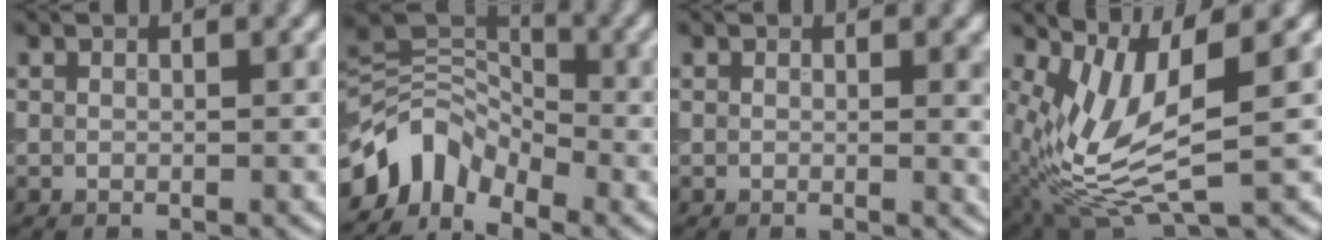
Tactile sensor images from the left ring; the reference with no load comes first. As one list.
[{"total": 4.8, "force": [-3.2, 3.0, 2.1], "torque": [-0.020, 0.004, -0.074]}, {"total": 2.3, "force": [0.1, 1.0, 2.0], "torque": [-0.018, -0.003, 0.001]}, {"total": 7.6, "force": [-0.1, 2.6, 7.1], "torque": [-0.171, -0.009, 0.001]}]